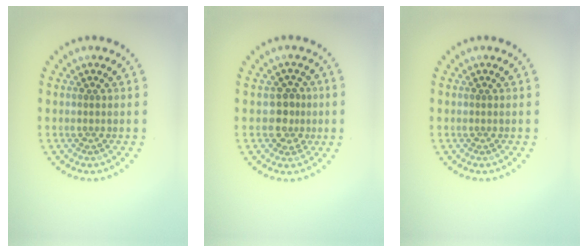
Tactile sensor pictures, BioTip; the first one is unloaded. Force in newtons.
{"total": 2.4, "press": 2.2, "slide": 1.0}
{"total": 0.0}